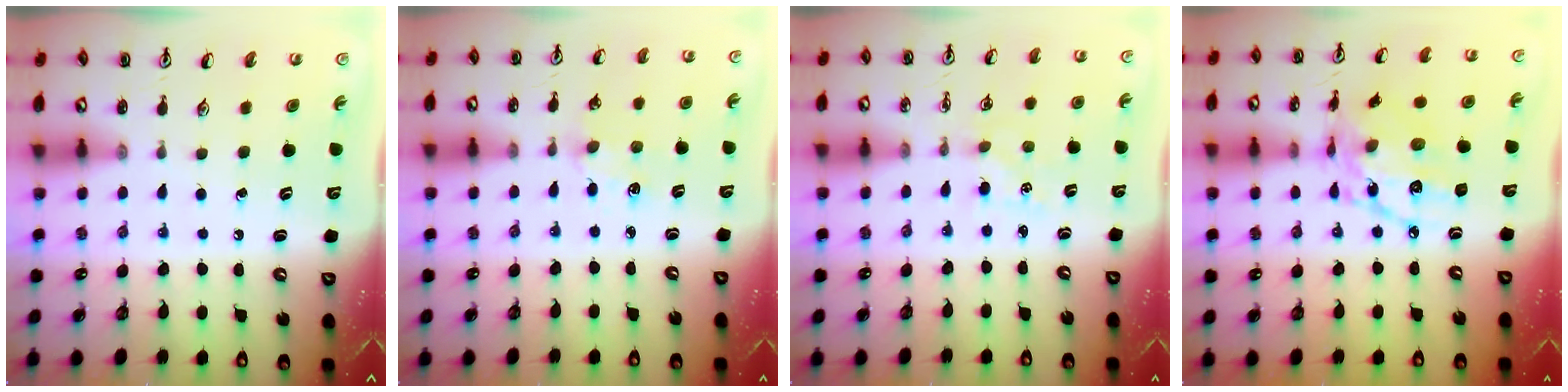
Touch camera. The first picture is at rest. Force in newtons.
{"total": 4.0, "press": 4.0, "slide": 0.5}
{"total": 2.1, "press": 2.1, "slide": 0.3}
{"total": 15.7, "press": 15.7, "slide": 1.2}